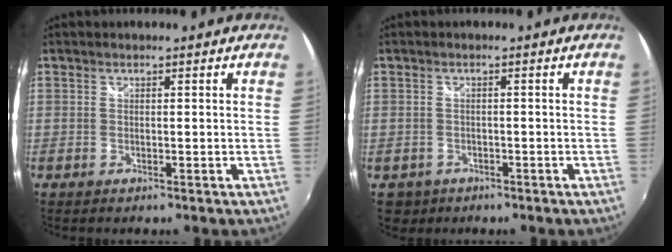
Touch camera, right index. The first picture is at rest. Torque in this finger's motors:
{"motor_torque": [-0.10, -0.01, -0.78, -0.21]}